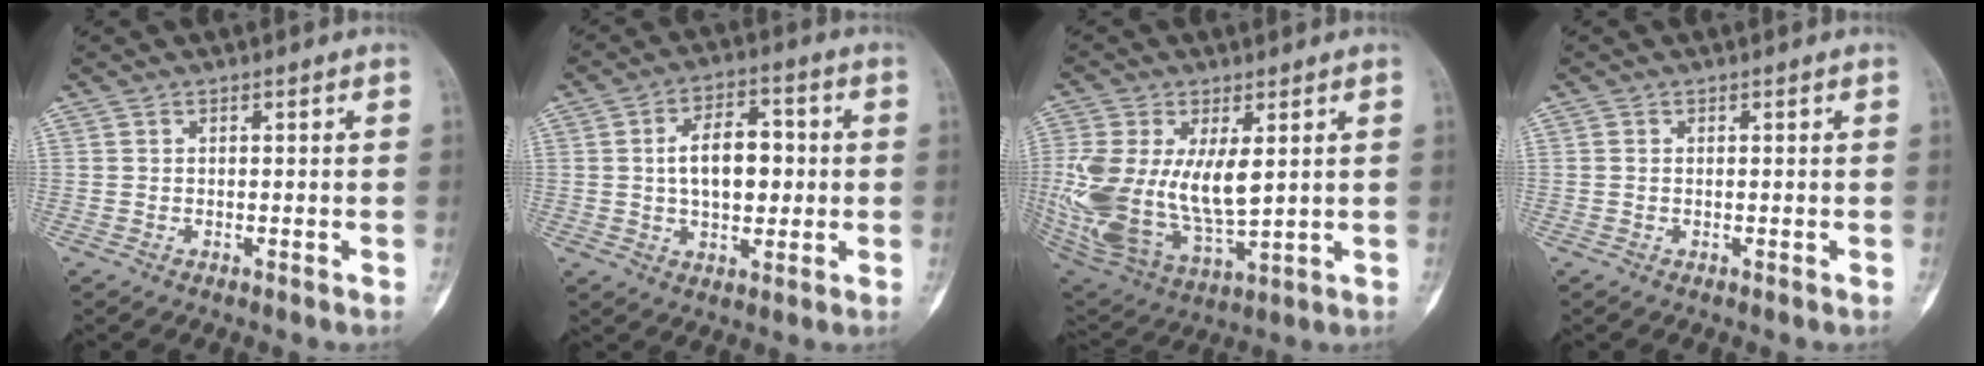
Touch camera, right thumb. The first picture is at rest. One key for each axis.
{"total": 10.8, "fx": 0.6, "fy": 6.4, "fz": 8.7, "tx": -0.119, "ty": 0.014, "tz": 0.010}
{"total": 20.8, "fx": 1.9, "fy": 10.9, "fz": 17.6, "tx": -0.373, "ty": -0.030, "tz": 0.052}
{"total": 0.5, "fx": 0.0, "fy": 0.4, "fz": 0.3, "tx": -0.005, "ty": 0.001, "tz": -0.002}